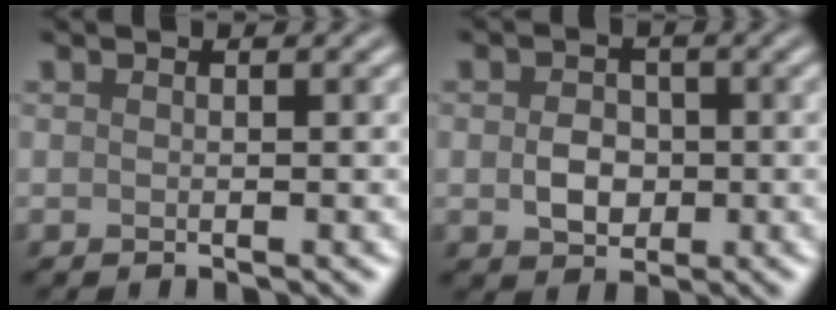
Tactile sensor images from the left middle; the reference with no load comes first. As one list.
[{"total": 2.9, "force": [-0.3, 2.3, 1.8], "torque": [-0.034, -0.001, -0.010]}]